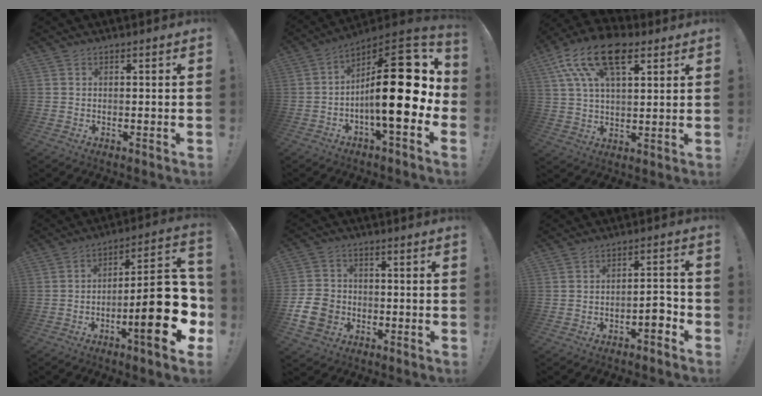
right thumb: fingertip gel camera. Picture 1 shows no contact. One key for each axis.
{"total": 24.9, "fx": 0.3, "fy": 8.1, "fz": 23.6, "tx": -0.367, "ty": -0.001, "tz": 0.009}
{"total": 17.4, "fx": 8.8, "fy": 8.7, "fz": 12.2, "tx": -0.229, "ty": -0.031, "tz": 0.155}
{"total": 23.8, "fx": -6.0, "fy": 6.7, "fz": 22.0, "tx": -0.301, "ty": 0.034, "tz": -0.089}
{"total": 11.3, "fx": -4.2, "fy": 9.0, "fz": 5.3, "tx": -0.105, "ty": 0.031, "tz": -0.075}
{"total": 5.8, "fx": -3.2, "fy": 2.0, "fz": 4.4, "tx": -0.059, "ty": 0.011, "tz": -0.055}